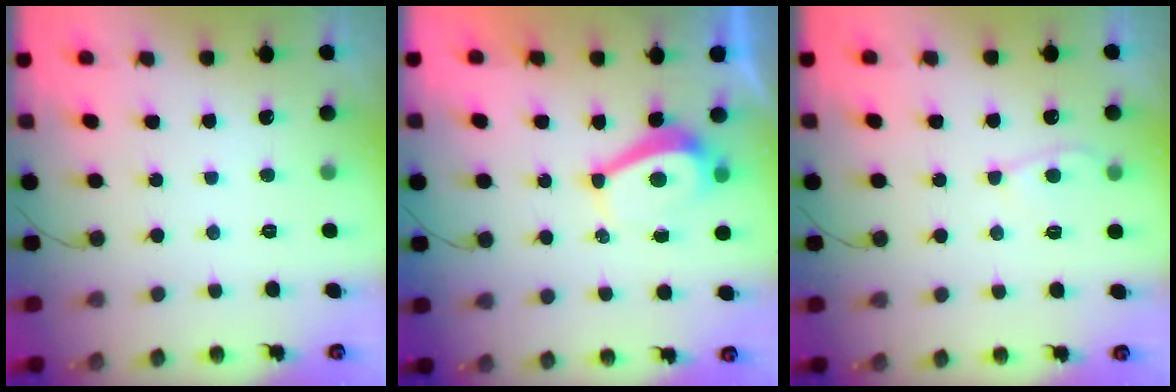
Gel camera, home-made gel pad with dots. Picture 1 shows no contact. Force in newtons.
{"total": 4.9, "press": 4.9, "slide": 0.3}
{"total": 4.1, "press": 4.1, "slide": 0.4}